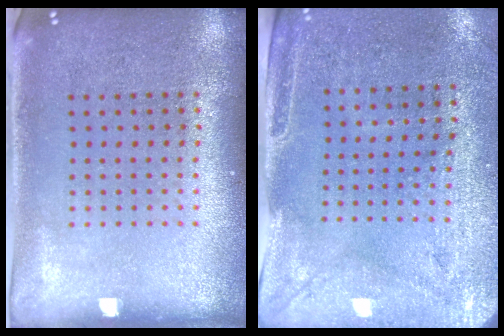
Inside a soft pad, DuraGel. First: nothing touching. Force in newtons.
{"total": 3.0, "press": 2.5, "slide": 1.6}